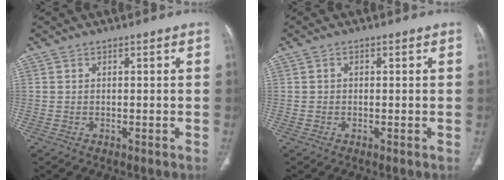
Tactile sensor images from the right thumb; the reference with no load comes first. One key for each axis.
{"total": 0.7, "fx": 0.1, "fy": 0.6, "fz": 0.3, "tx": -0.001, "ty": 0.002, "tz": -0.002}